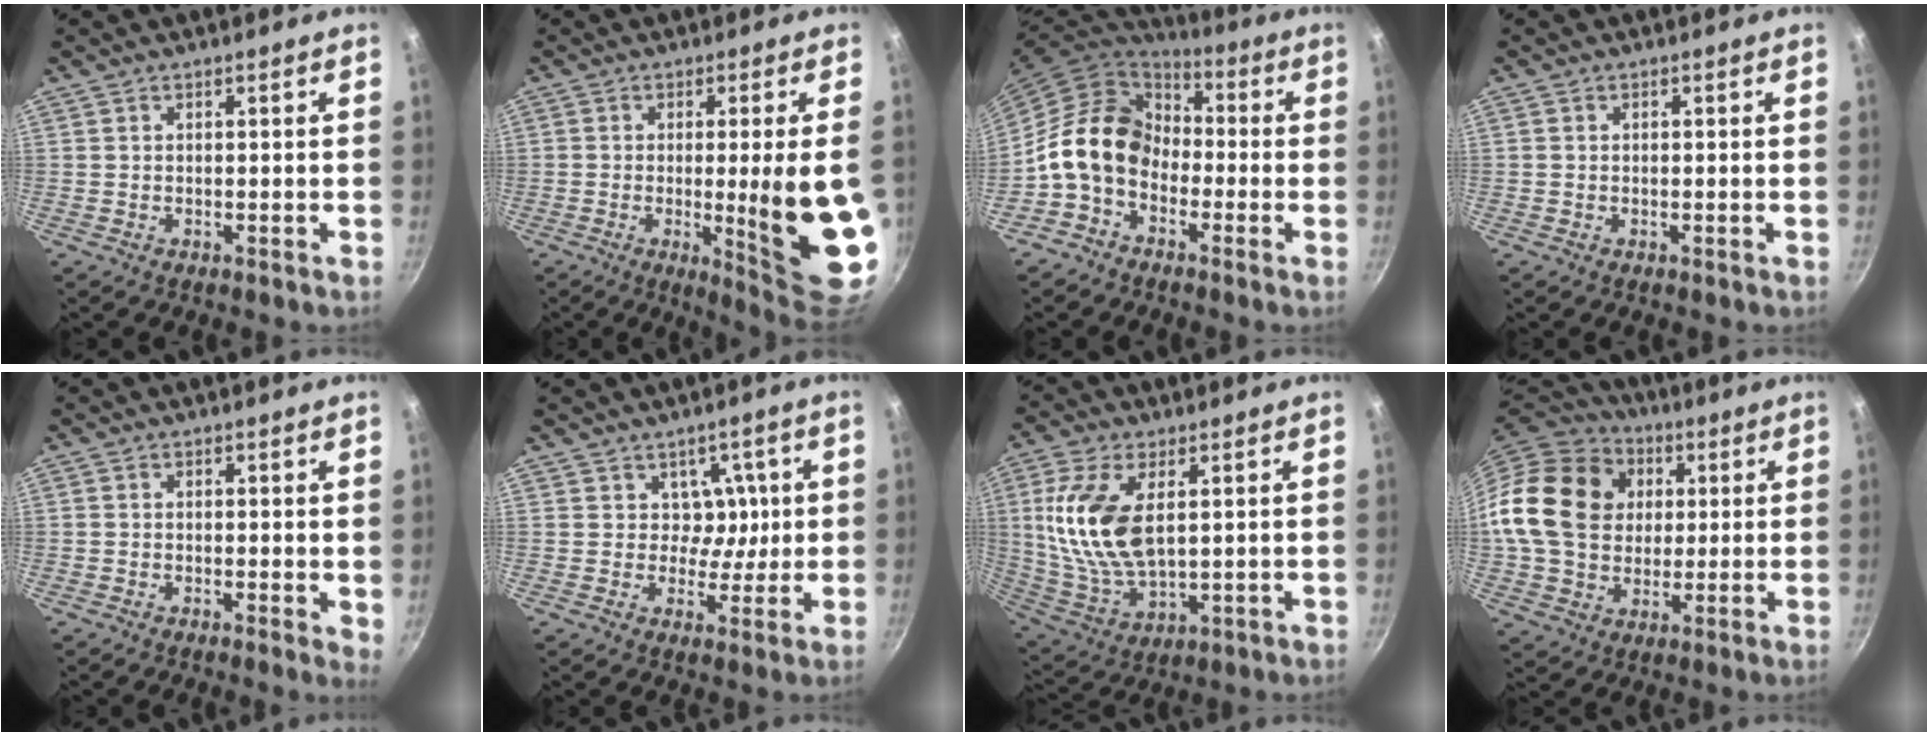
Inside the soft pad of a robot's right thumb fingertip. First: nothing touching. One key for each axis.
{"total": 15.5, "fx": -1.9, "fy": 1.9, "fz": 15.3, "tx": -0.196, "ty": -0.016, "tz": -0.015}
{"total": 14.1, "fx": -2.9, "fy": 10.8, "fz": 8.6, "tx": -0.120, "ty": 0.050, "tz": -0.078}
{"total": 0.0}
{"total": 2.3, "fx": 0.2, "fy": 0.9, "fz": 2.1, "tx": -0.022, "ty": -0.006, "tz": -0.001}
{"total": 5.0, "fx": 1.3, "fy": 4.5, "fz": 1.7, "tx": 0.016, "ty": -0.022, "tz": 0.015}
{"total": 15.5, "fx": 3.5, "fy": 8.1, "fz": 12.7, "tx": -0.249, "ty": -0.016, "tz": 0.079}
{"total": 20.4, "fx": 3.3, "fy": 16.4, "fz": 11.7, "tx": -0.190, "ty": 0.018, "tz": 0.056}